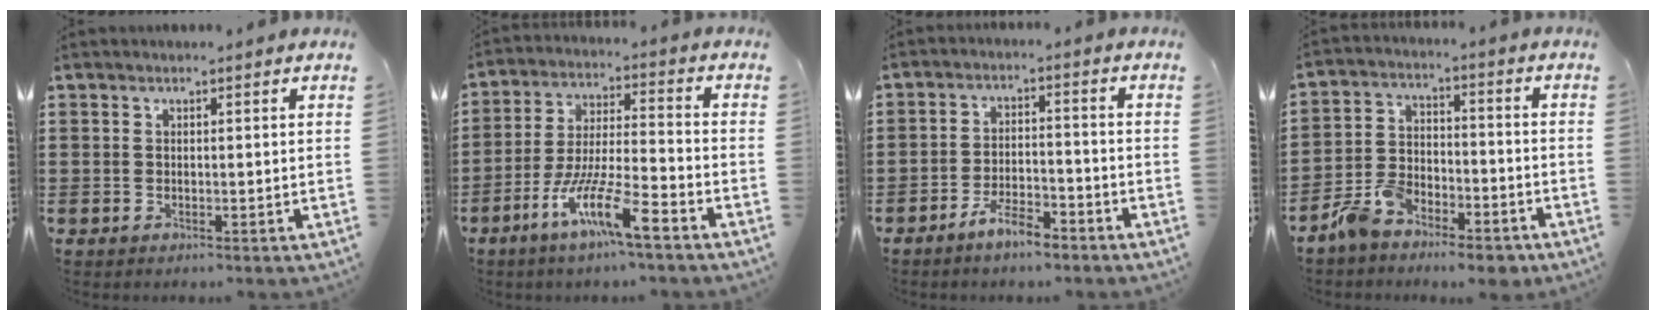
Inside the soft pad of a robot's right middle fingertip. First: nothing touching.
{"total": 10.9, "force": [-6.7, 1.5, 8.4], "torque": [-0.165, -0.001, -0.128]}
{"total": 5.3, "force": [-4.3, 1.3, 2.7], "torque": [-0.059, 0.004, -0.086]}
{"total": 7.1, "force": [-6.2, 2.3, 2.6], "torque": [-0.066, 0.013, -0.124]}